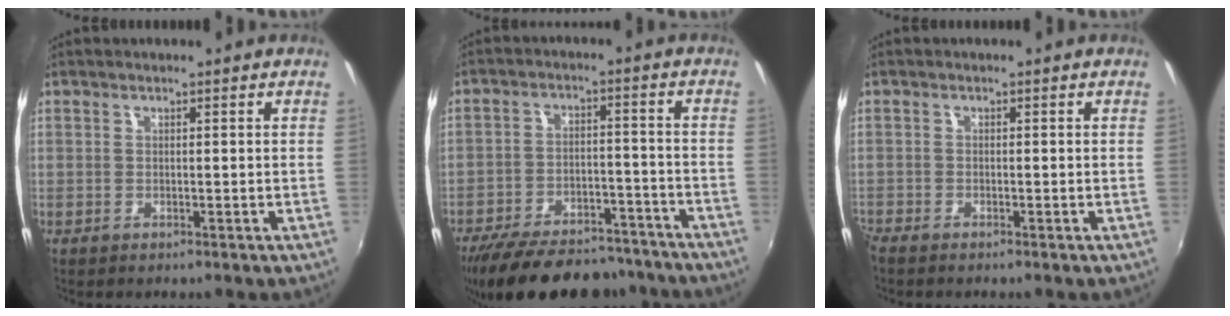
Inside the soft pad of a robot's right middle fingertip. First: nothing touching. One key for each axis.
{"total": 23.2, "fx": -19.4, "fy": 8.5, "fz": 9.5, "tx": -0.193, "ty": 0.006, "tz": -0.265}
{"total": 1.7, "fx": -1.6, "fy": 0.2, "fz": 0.4, "tx": -0.015, "ty": -0.009, "tz": -0.034}